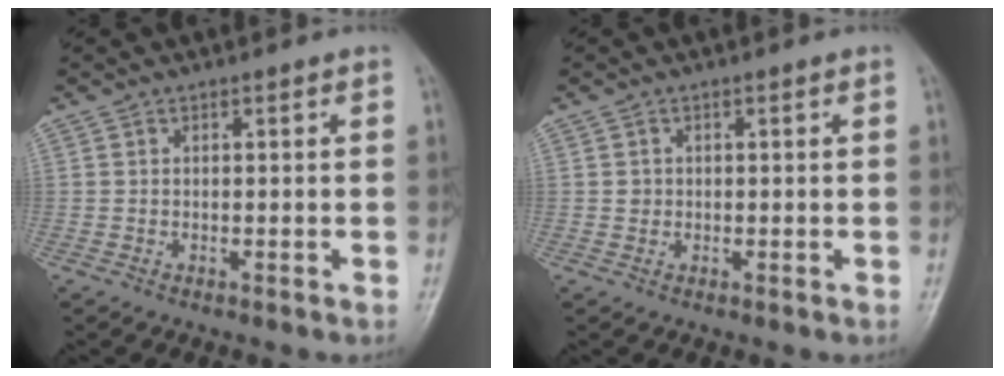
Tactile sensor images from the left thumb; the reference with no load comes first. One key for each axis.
{"total": 1.0, "fx": 0.0, "fy": 1.0, "fz": 0.2, "tx": 0.003, "ty": 0.002, "tz": 0.002}